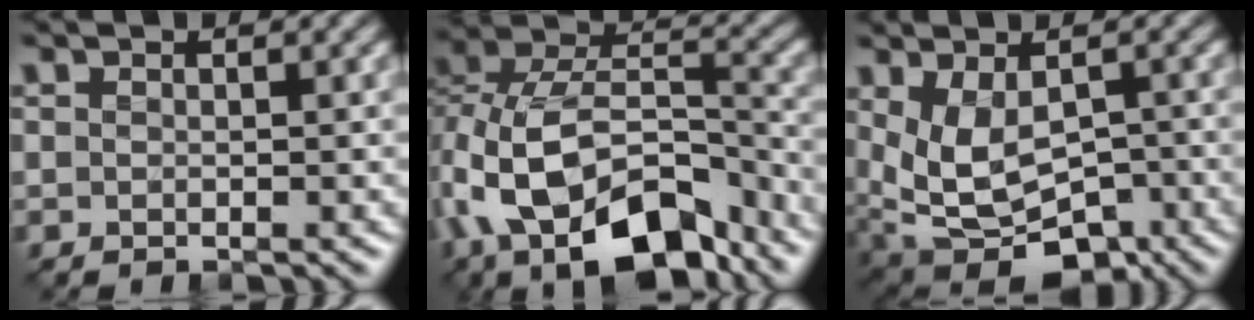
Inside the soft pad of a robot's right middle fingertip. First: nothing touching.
{"total": 13.5, "force": [-6.5, 7.7, 8.9], "torque": [-0.185, -0.014, -0.106]}
{"total": 7.6, "force": [-1.7, 4.6, 5.8], "torque": [-0.113, -0.025, -0.014]}